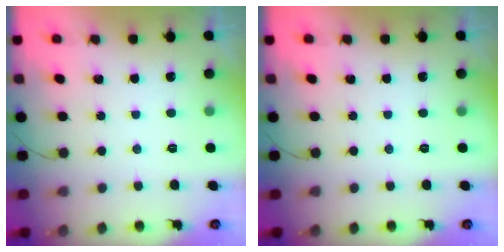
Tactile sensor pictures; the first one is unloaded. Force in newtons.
{"total": 0.0}